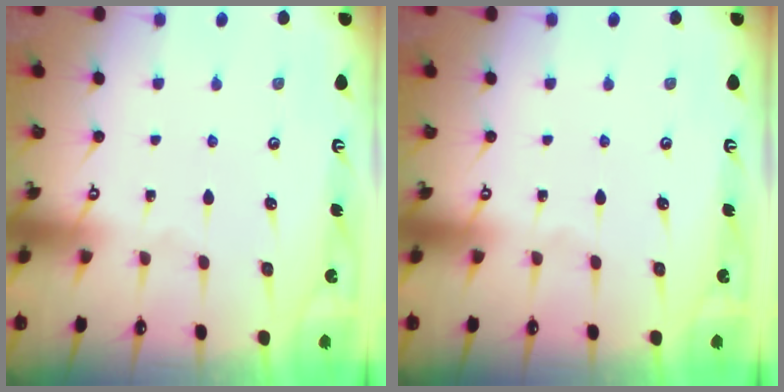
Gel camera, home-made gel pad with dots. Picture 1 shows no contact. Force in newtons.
{"total": 0.0}